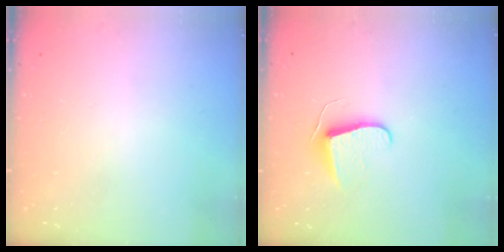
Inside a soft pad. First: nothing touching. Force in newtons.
{"total": 7.5, "press": 7.4, "slide": 0.6}